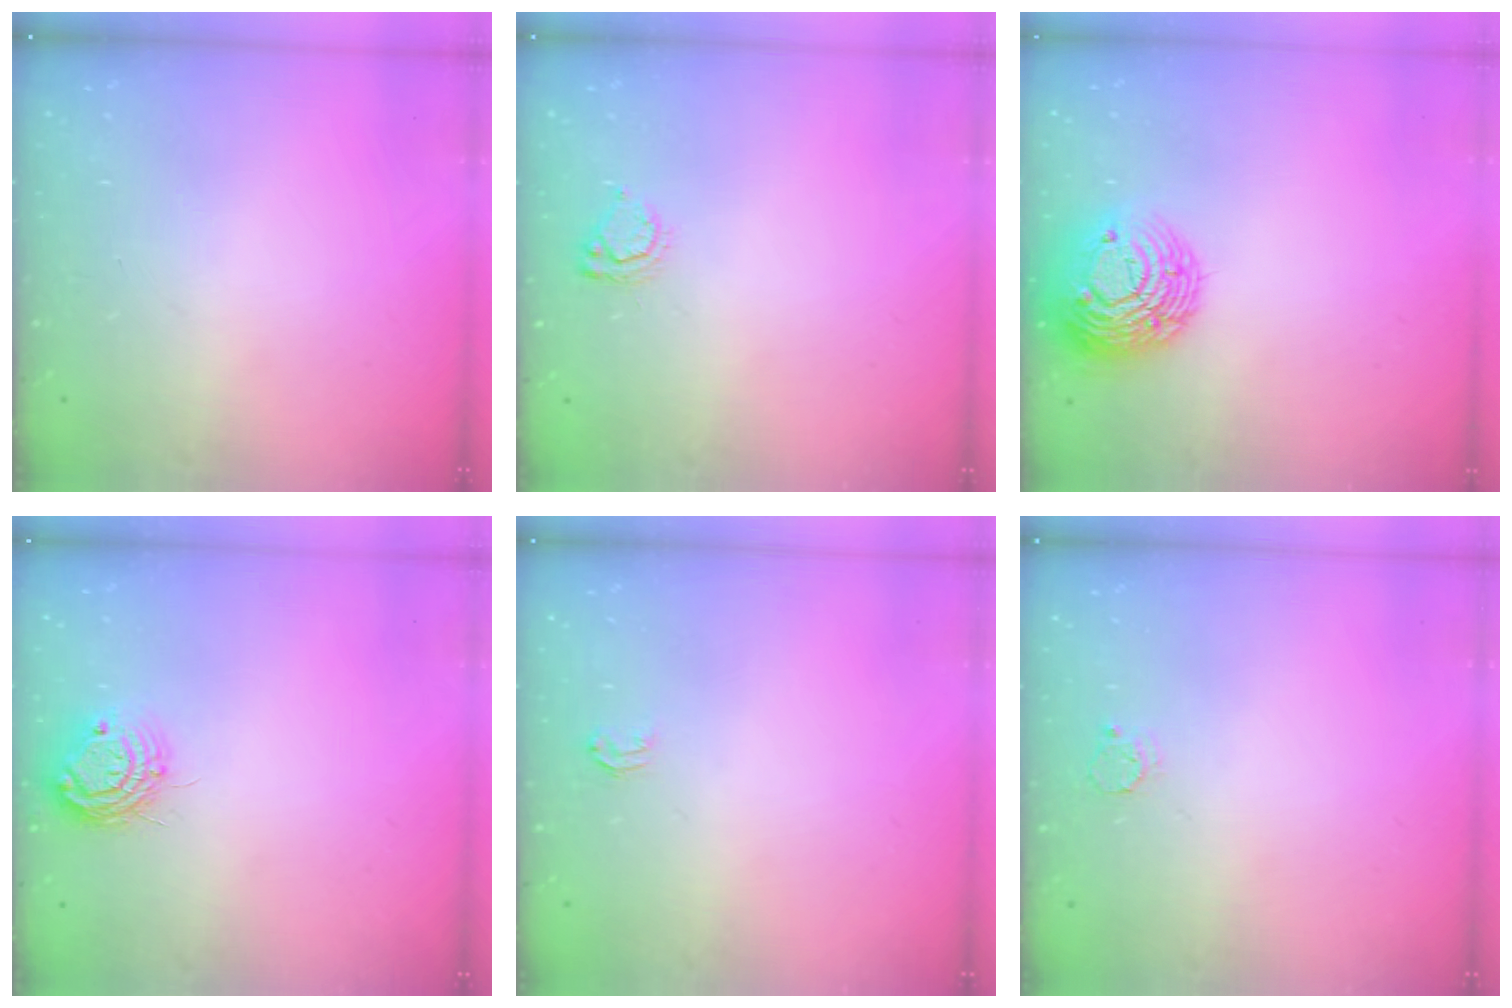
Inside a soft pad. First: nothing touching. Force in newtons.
{"total": 5.3, "press": 5.2, "slide": 0.6}
{"total": 13.6, "press": 13.6, "slide": 0.9}
{"total": 9.2, "press": 9.1, "slide": 0.6}
{"total": 2.9, "press": 2.9, "slide": 0.1}
{"total": 3.2, "press": 3.2, "slide": 0.2}